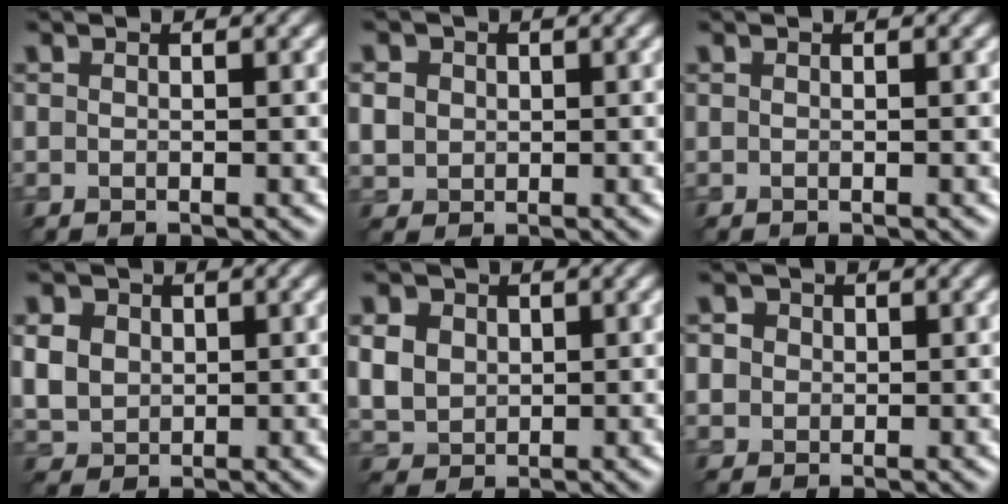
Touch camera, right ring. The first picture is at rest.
{"total": 2.8, "force": [0.6, 2.5, 1.2], "torque": [-0.043, 0.004, 0.016]}
{"total": 0.0}
{"total": 5.2, "force": [1.2, 4.3, 2.7], "torque": [-0.086, 0.012, 0.016]}
{"total": 5.8, "force": [1.4, 4.8, 3.0], "torque": [-0.092, 0.017, 0.019]}
{"total": 3.9, "force": [1.4, 3.2, 1.6], "torque": [-0.039, 0.015, 0.011]}